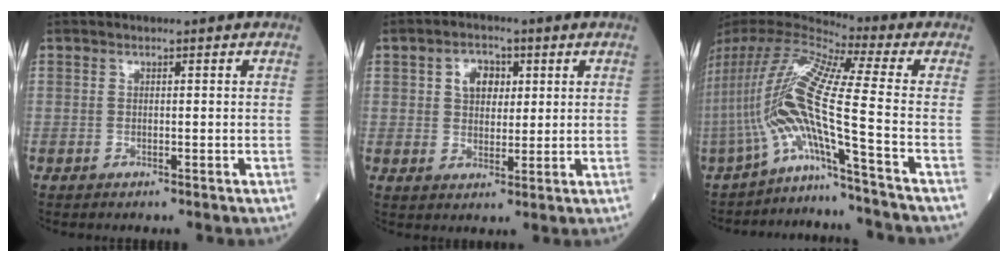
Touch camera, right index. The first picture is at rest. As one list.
[{"total": 4.9, "force": [1.6, 3.4, 3.1], "torque": [-0.052, 0.011, 0.029]}, {"total": 17.1, "force": [-6.8, -2.0, 15.5], "torque": [-0.323, 0.021, -0.130]}]